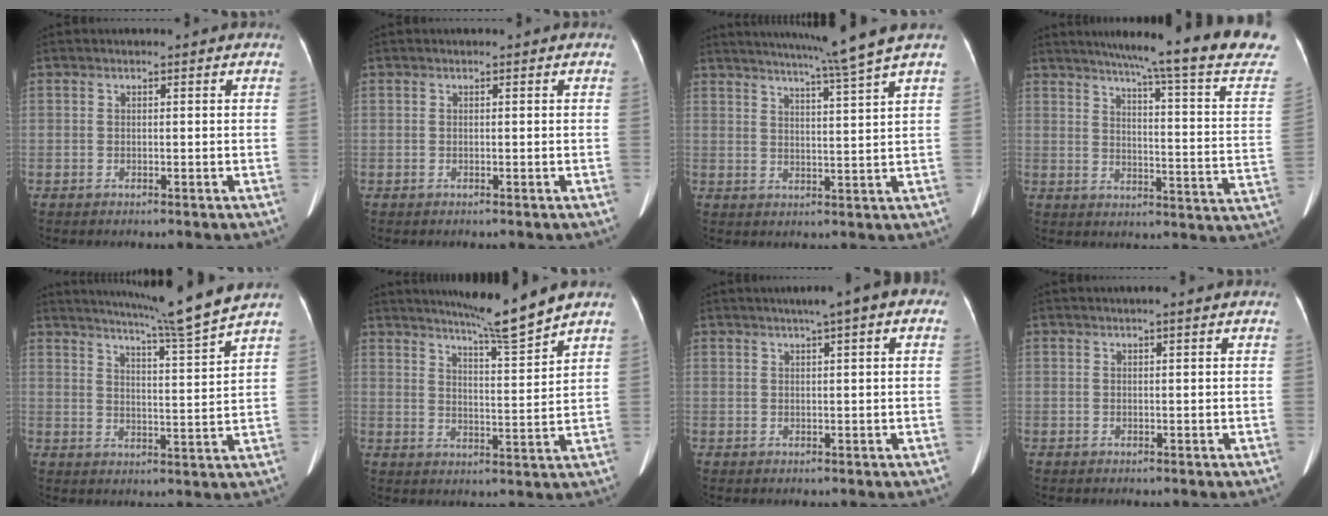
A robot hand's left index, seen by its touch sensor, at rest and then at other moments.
{"total": 0.0}
{"total": 9.5, "force": [7.9, -2.8, 4.6], "torque": [-0.071, -0.020, 0.112]}
{"total": 23.8, "force": [20.0, -0.9, 12.9], "torque": [-0.179, -0.067, 0.238]}
{"total": 10.9, "force": [9.6, -2.7, 4.4], "torque": [-0.077, -0.032, 0.142]}
{"total": 8.4, "force": [7.4, -1.8, 3.6], "torque": [-0.061, -0.018, 0.121]}
{"total": 6.2, "force": [3.2, 0.7, 5.3], "torque": [-0.065, 0.031, 0.038]}
{"total": 0.9, "force": [0.6, -0.1, 0.7], "torque": [-0.014, 0.002, 0.011]}